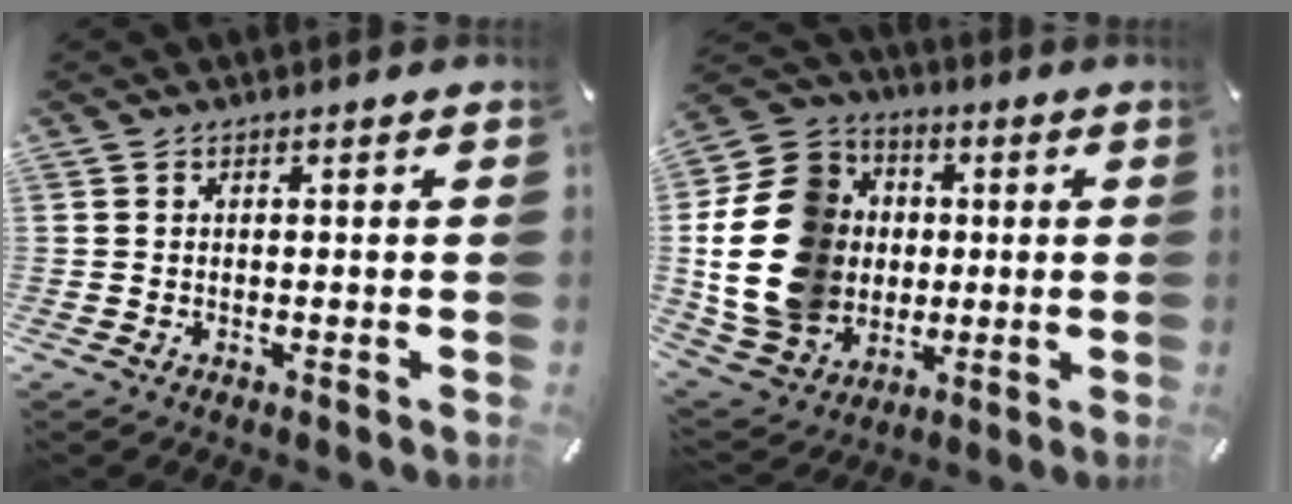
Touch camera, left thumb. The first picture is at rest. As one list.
[{"total": 19.3, "force": [-0.6, 16.8, 9.4], "torque": [-0.200, 0.012, -0.008]}]